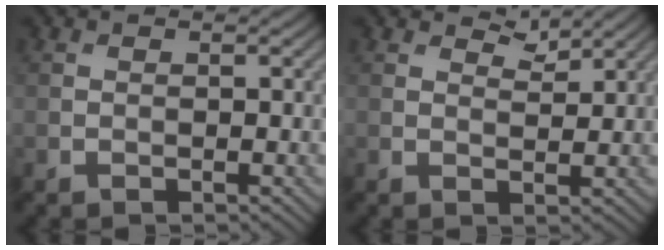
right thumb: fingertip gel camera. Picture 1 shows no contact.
{"total": 2.3, "force": [2.0, 0.8, 1.0], "torque": [-0.018, -0.002, 0.040]}